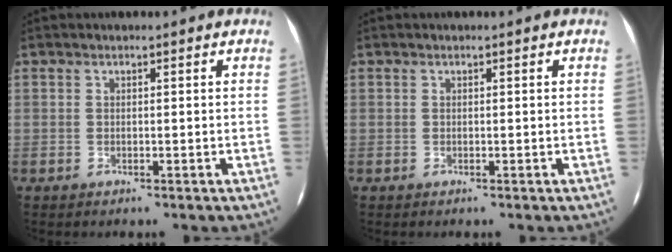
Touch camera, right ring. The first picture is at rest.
{"total": 0.0}